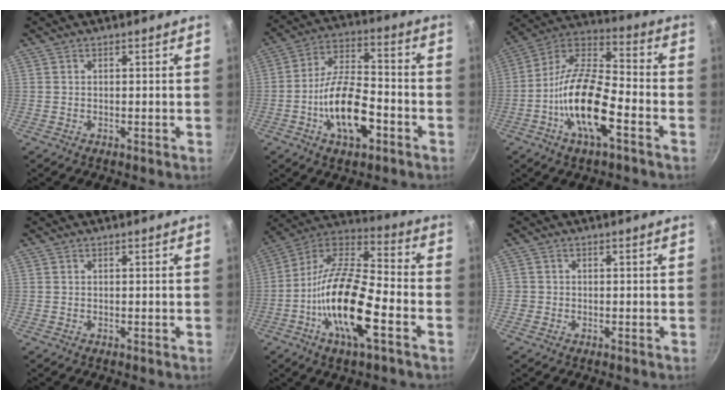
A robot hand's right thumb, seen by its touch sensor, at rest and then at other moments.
{"total": 14.5, "force": [-5.1, 6.6, 11.8], "torque": [-0.199, 0.040, -0.097]}
{"total": 17.5, "force": [-6.1, 6.7, 14.9], "torque": [-0.271, 0.039, -0.133]}
{"total": 0.0}
{"total": 20.2, "force": [-6.5, 7.0, 17.8], "torque": [-0.329, 0.034, -0.141]}
{"total": 1.2, "force": [-0.3, 1.2, 0.2], "torque": [0.000, 0.003, -0.005]}